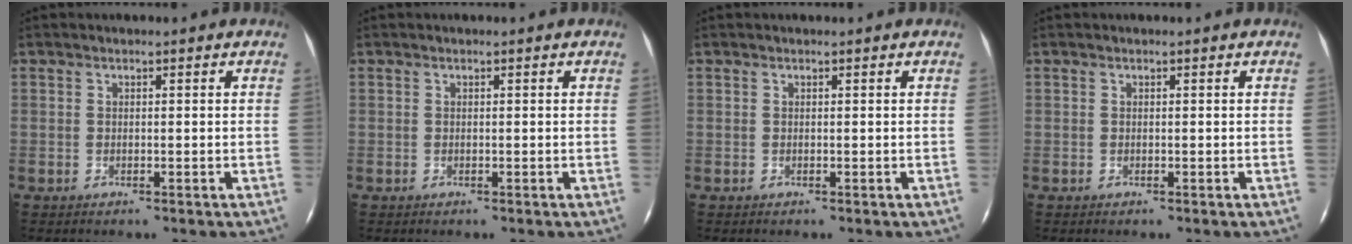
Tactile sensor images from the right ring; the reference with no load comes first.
{"total": 0.0}
{"total": 0.0}
{"total": 0.0}